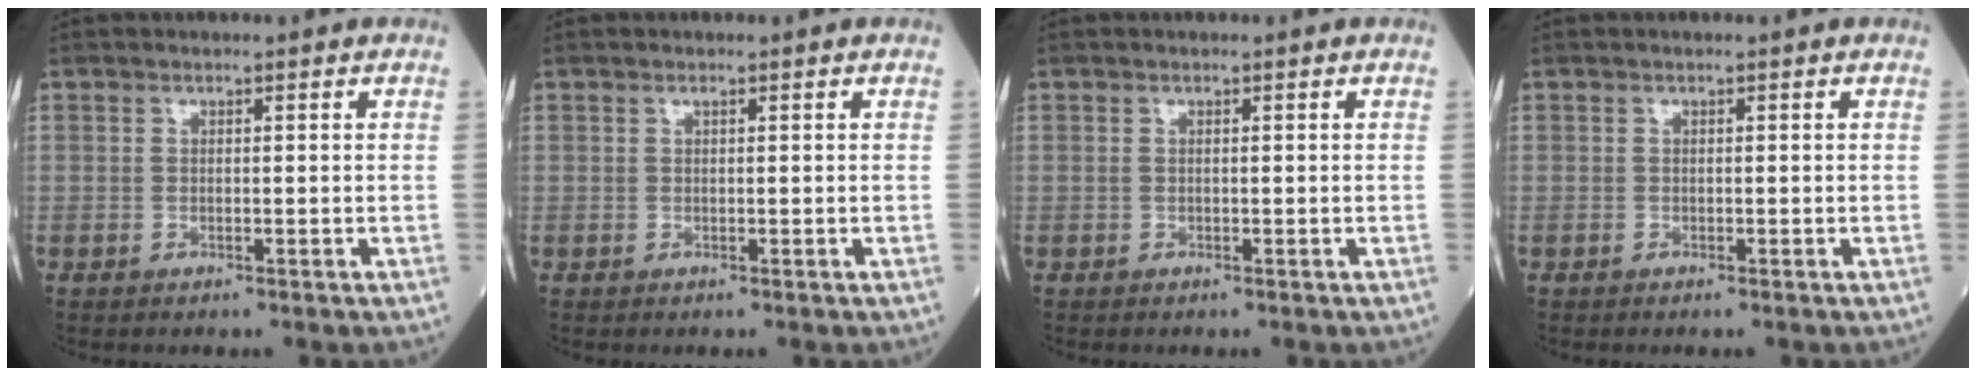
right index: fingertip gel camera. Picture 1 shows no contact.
{"total": 0.0}
{"total": 0.0}
{"total": 0.0}